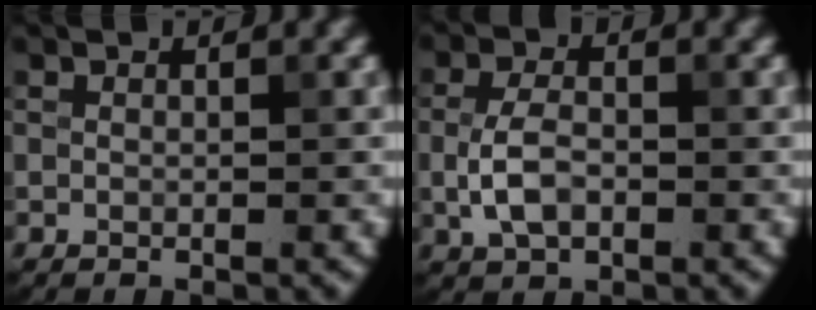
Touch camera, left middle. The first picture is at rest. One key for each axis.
{"total": 3.5, "fx": -0.6, "fy": 2.1, "fz": 2.7, "tx": -0.059, "ty": 0.000, "tz": -0.014}